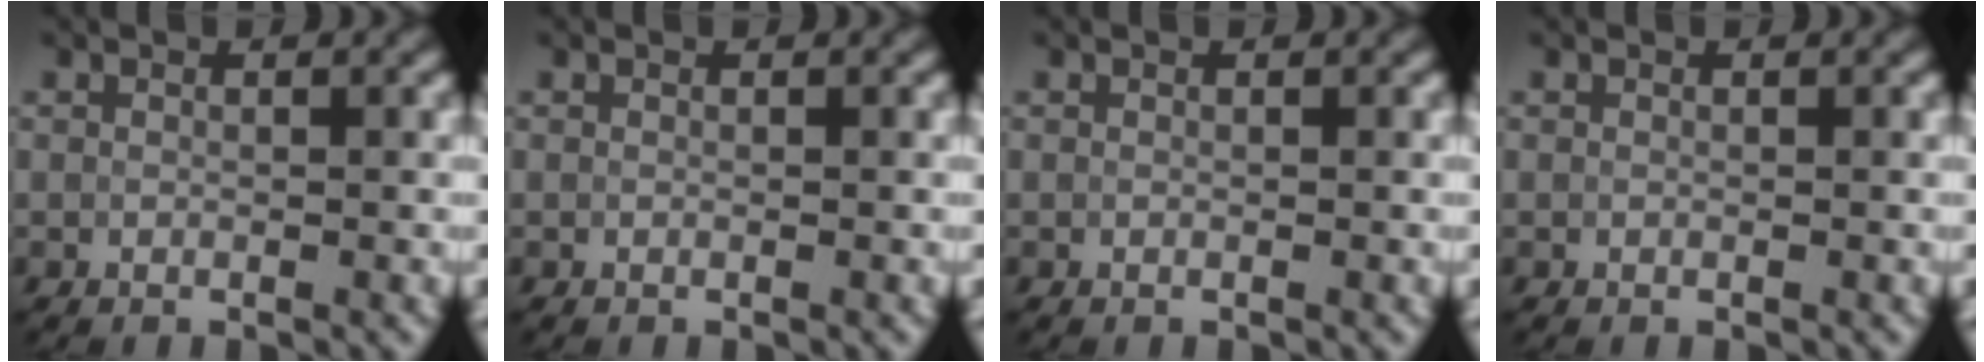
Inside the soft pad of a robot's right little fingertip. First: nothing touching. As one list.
[{"total": 0.0}, {"total": 0.0}, {"total": 0.0}]